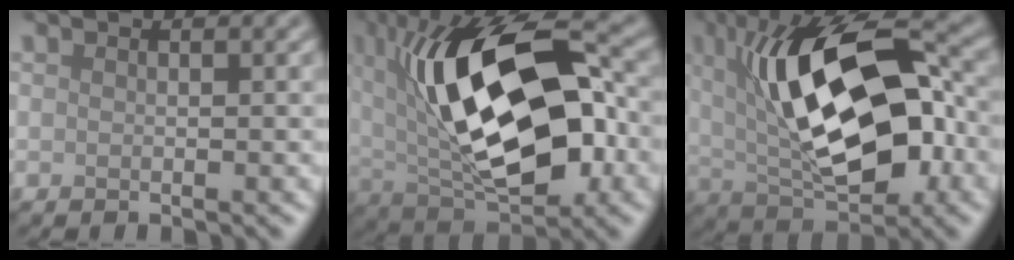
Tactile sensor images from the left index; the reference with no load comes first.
{"total": 14.8, "force": [1.5, 7.0, 12.9], "torque": [-0.221, 0.008, 0.023]}
{"total": 13.4, "force": [1.3, 5.9, 12.0], "torque": [-0.189, 0.011, 0.015]}